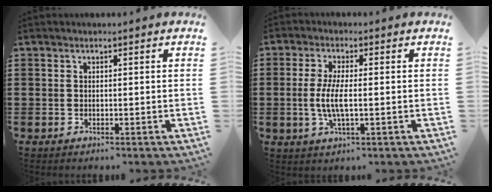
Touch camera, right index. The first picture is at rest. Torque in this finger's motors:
{"motor_torque": [1.72, 0.42, 0.67, 0.20]}